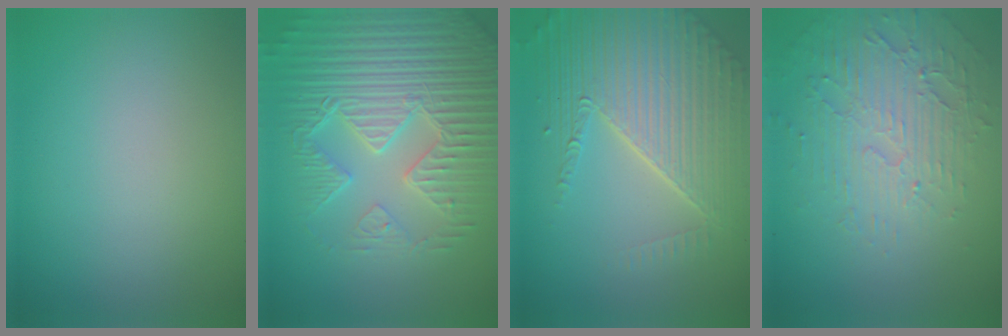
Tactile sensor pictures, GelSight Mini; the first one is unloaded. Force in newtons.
{"total": 7.2, "press": 5.8, "slide": 4.2}
{"total": 8.2, "press": 5.5, "slide": 6.1}
{"total": 5.3, "press": 3.4, "slide": 4.0}